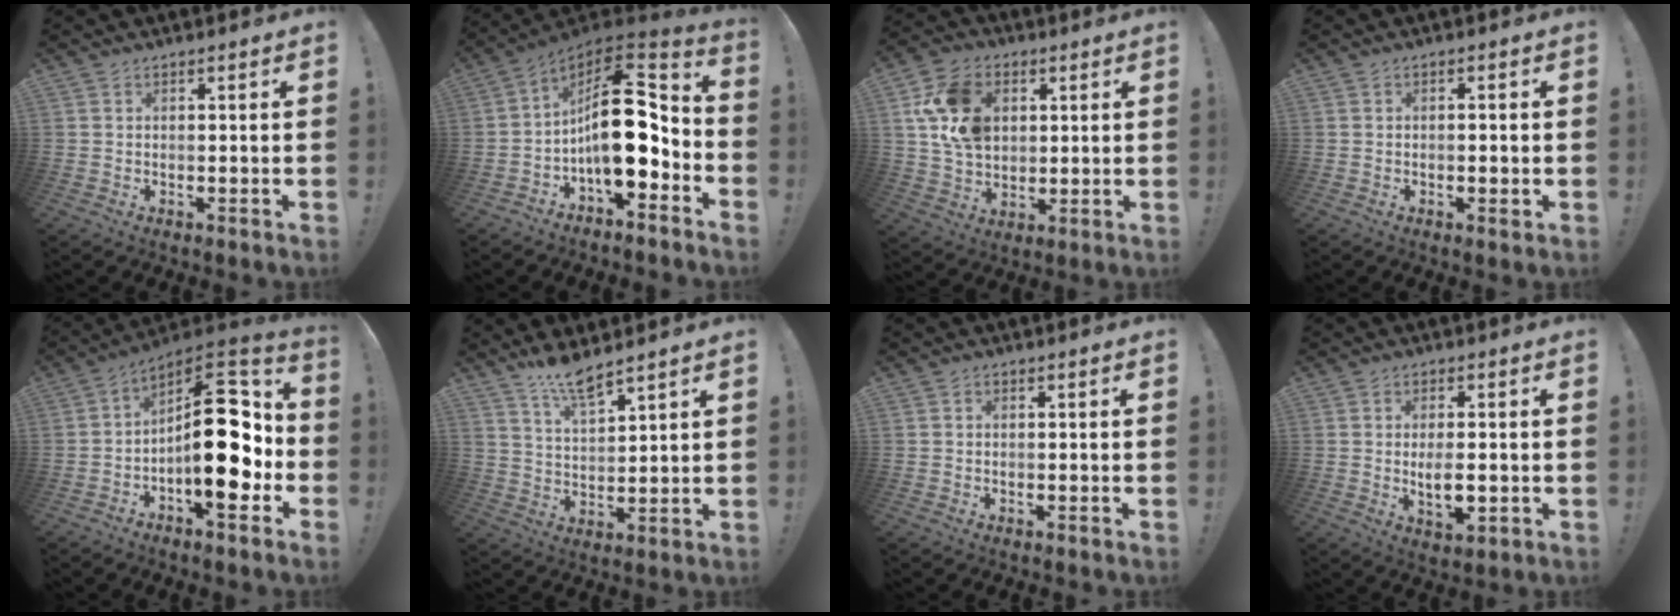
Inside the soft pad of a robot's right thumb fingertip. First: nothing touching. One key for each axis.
{"total": 19.8, "fx": -0.8, "fy": 9.7, "fz": 17.3, "tx": -0.288, "ty": 0.008, "tz": -0.008}
{"total": 16.5, "fx": 5.2, "fy": 12.7, "fz": 9.1, "tx": -0.152, "ty": -0.009, "tz": 0.105}
{"total": 1.6, "fx": -0.5, "fy": 0.6, "fz": 1.4, "tx": -0.014, "ty": 0.002, "tz": -0.010}
{"total": 22.4, "fx": -2.5, "fy": 10.1, "fz": 19.8, "tx": -0.276, "ty": 0.019, "tz": -0.028}
{"total": 8.4, "fx": 7.2, "fy": 1.4, "fz": 4.1, "tx": -0.076, "ty": -0.044, "tz": 0.130}
{"total": 0.0}
{"total": 6.4, "fx": -0.3, "fy": 2.7, "fz": 5.8, "tx": -0.088, "ty": -0.011, "tz": -0.007}